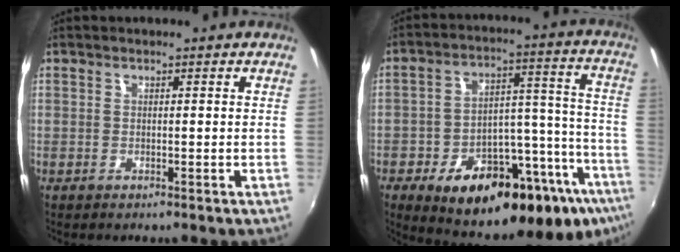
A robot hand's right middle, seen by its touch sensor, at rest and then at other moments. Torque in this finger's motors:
{"motor_torque": [1.48, -0.65, 0.50, 0.21]}